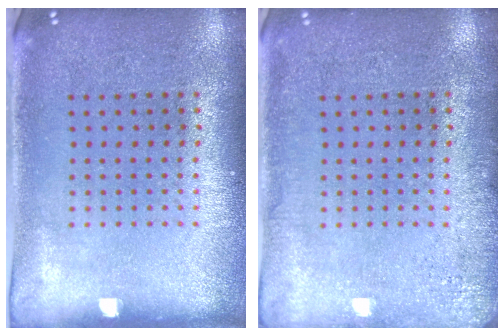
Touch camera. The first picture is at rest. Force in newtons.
{"total": 2.3, "press": 2.2, "slide": 0.3}